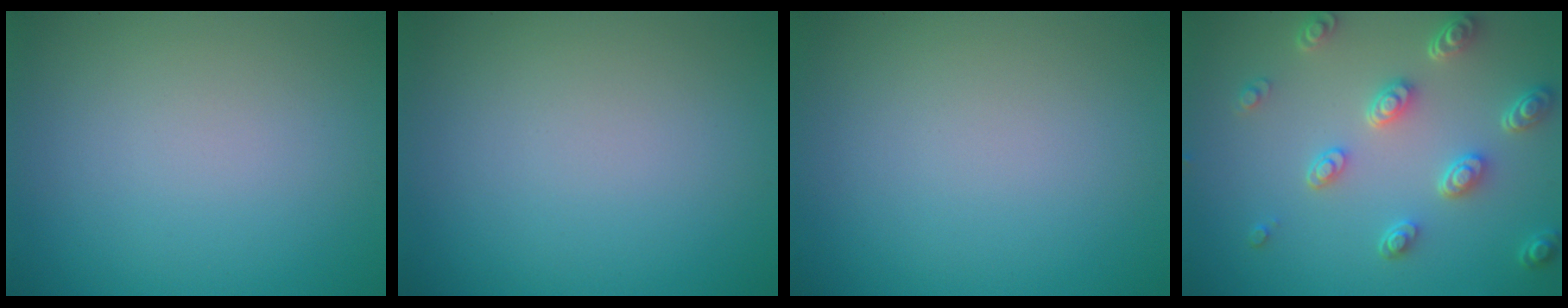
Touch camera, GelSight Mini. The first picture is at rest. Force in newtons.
{"total": 0.0}
{"total": 0.0}
{"total": 4.7, "press": 3.8, "slide": 2.9}